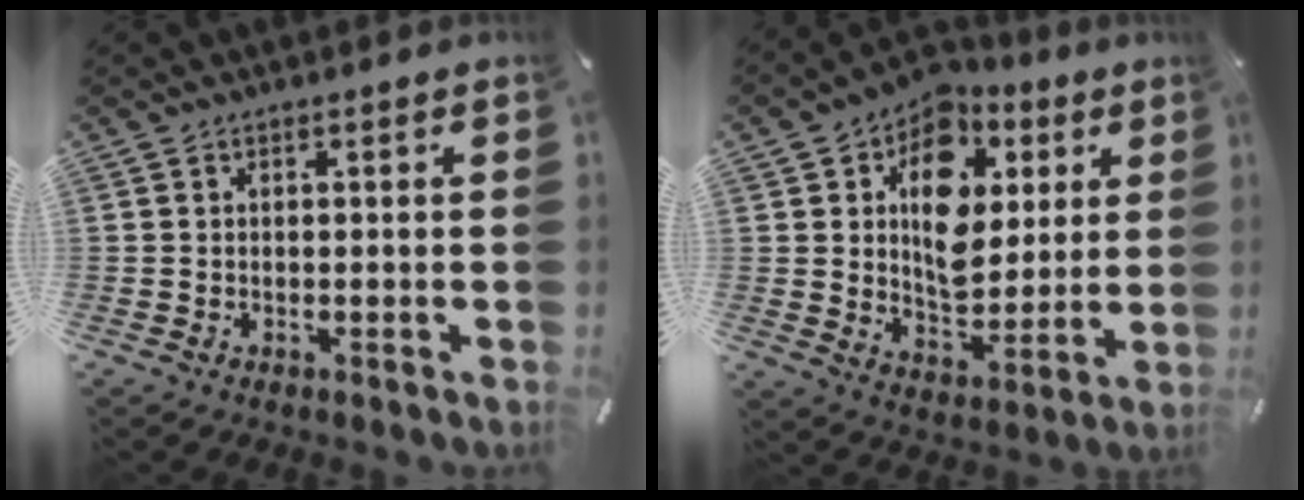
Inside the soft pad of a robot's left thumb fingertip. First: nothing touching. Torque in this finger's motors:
{"motor_torque": [2.51, 2.50, 1.82, -0.95, 0.47]}